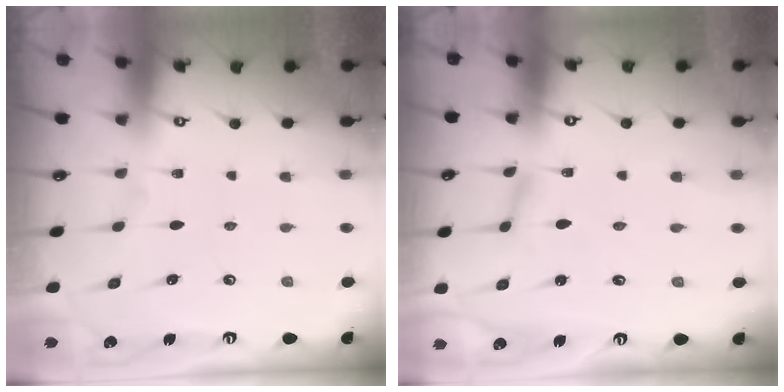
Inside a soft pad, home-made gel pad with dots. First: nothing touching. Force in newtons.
{"total": 2.3, "press": 2.3, "slide": 0.3}